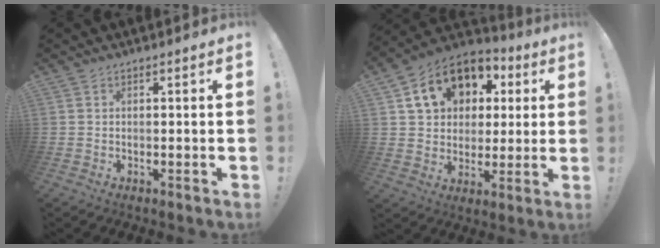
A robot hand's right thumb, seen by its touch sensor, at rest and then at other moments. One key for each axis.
{"total": 15.9, "fx": 6.2, "fy": 12.3, "fz": 8.0, "tx": -0.123, "ty": -0.015, "tz": 0.125}